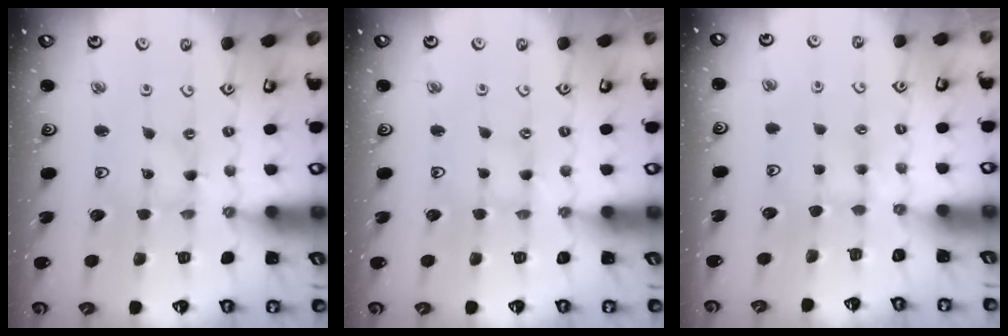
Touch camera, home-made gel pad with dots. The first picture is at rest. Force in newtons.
{"total": 1.3, "press": 1.2, "slide": 0.3}
{"total": 3.2, "press": 3.1, "slide": 0.5}